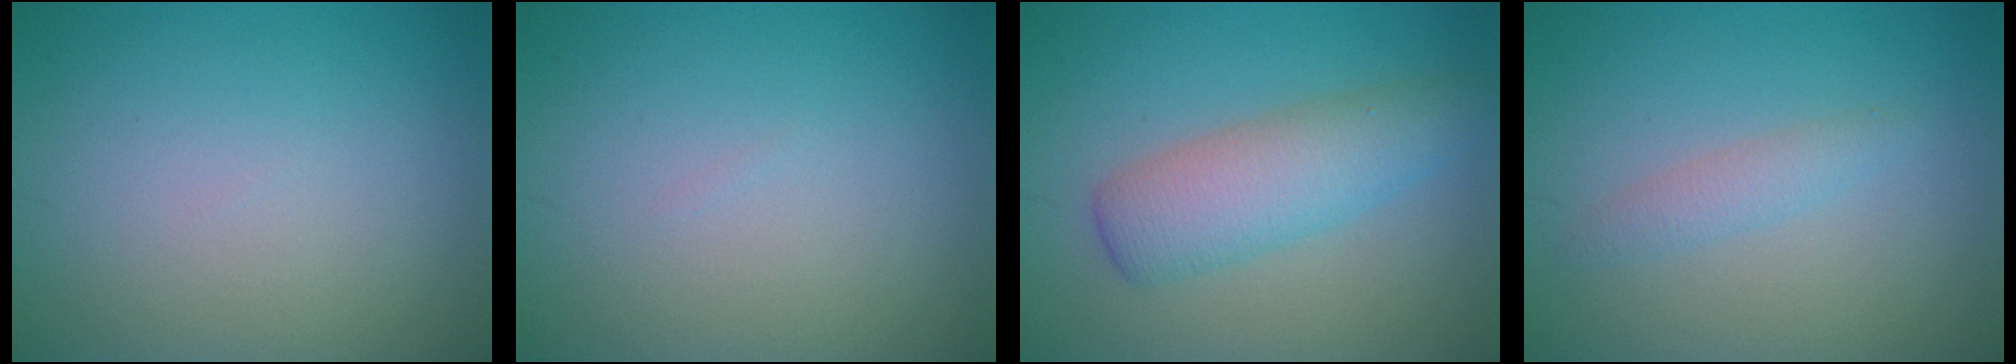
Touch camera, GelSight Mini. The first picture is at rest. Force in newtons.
{"total": 0.0}
{"total": 5.0, "press": 5.0, "slide": 0.1}
{"total": 1.5, "press": 1.5, "slide": 0.1}